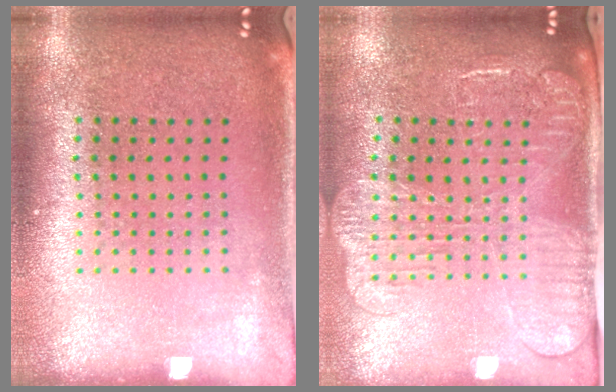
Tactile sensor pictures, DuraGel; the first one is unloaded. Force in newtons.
{"total": 2.5, "press": 2.1, "slide": 1.4}